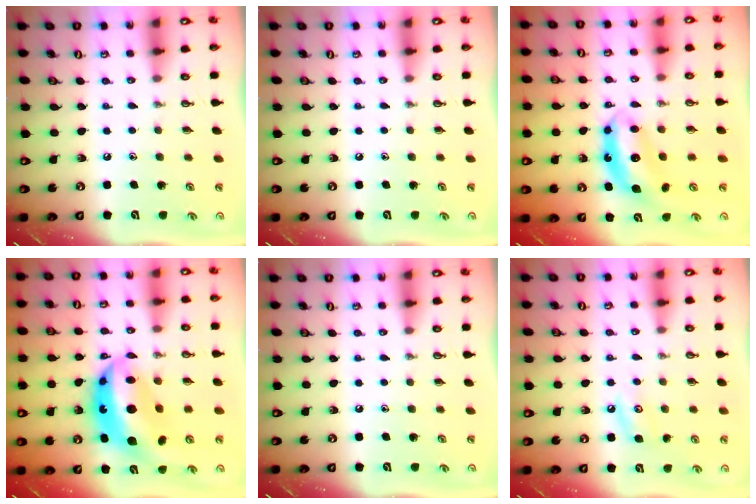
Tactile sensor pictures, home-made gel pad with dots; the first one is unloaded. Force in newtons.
{"total": 0.0}
{"total": 7.3, "press": 7.3, "slide": 0.3}
{"total": 16.3, "press": 16.3, "slide": 1.6}
{"total": 0.0}
{"total": 6.3, "press": 6.3, "slide": 0.8}